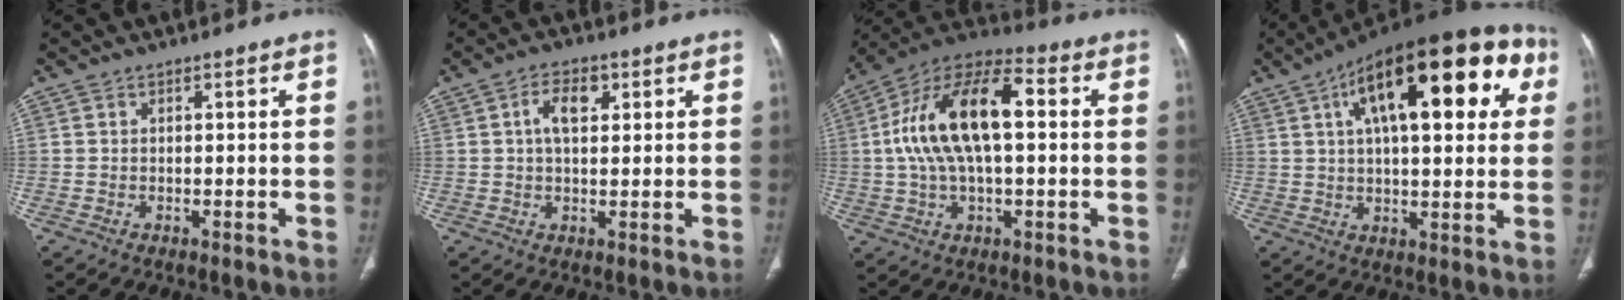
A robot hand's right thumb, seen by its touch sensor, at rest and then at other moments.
{"total": 5.7, "force": [1.8, 3.3, 4.3], "torque": [-0.064, 0.004, 0.029]}
{"total": 18.7, "force": [2.0, 8.8, 16.3], "torque": [-0.299, 0.038, 0.028]}
{"total": 27.5, "force": [9.4, 11.2, 23.2], "torque": [-0.319, 0.028, 0.133]}